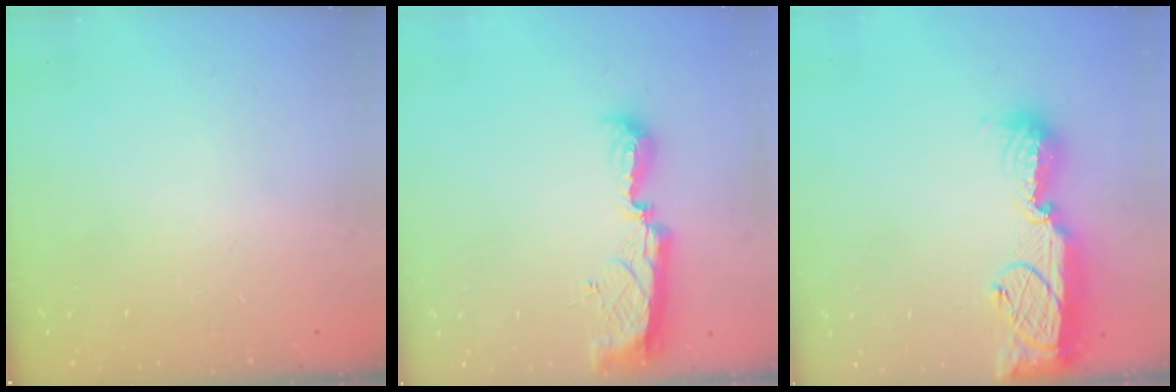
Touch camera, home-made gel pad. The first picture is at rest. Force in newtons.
{"total": 9.4, "press": 9.4, "slide": 0.4}
{"total": 16.5, "press": 16.4, "slide": 1.6}